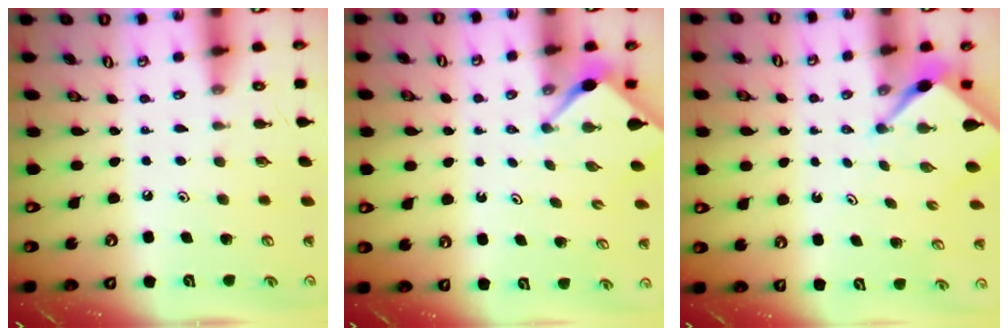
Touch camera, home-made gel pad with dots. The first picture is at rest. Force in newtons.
{"total": 3.0, "press": 2.9, "slide": 0.3}
{"total": 2.4, "press": 2.4, "slide": 0.2}